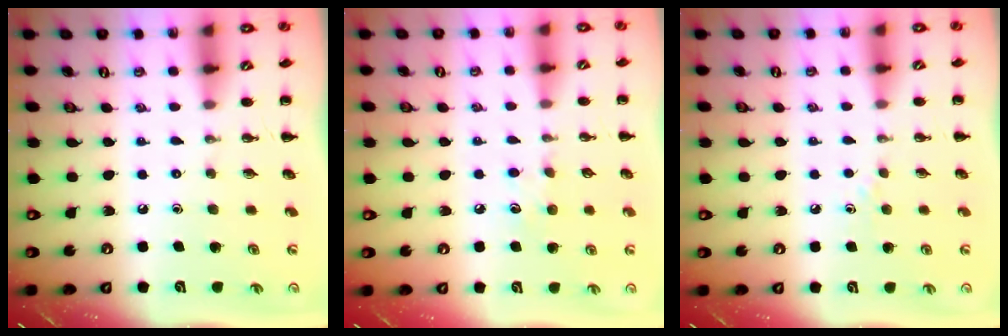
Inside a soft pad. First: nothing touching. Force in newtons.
{"total": 5.6, "press": 5.4, "slide": 1.4}
{"total": 3.0, "press": 2.7, "slide": 1.2}